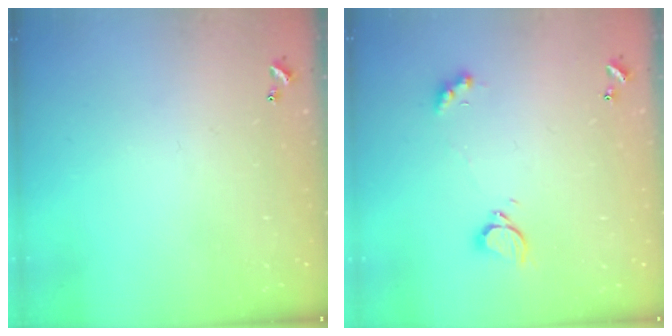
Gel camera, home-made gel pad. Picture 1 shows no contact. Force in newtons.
{"total": 2.5, "press": 2.4, "slide": 0.7}